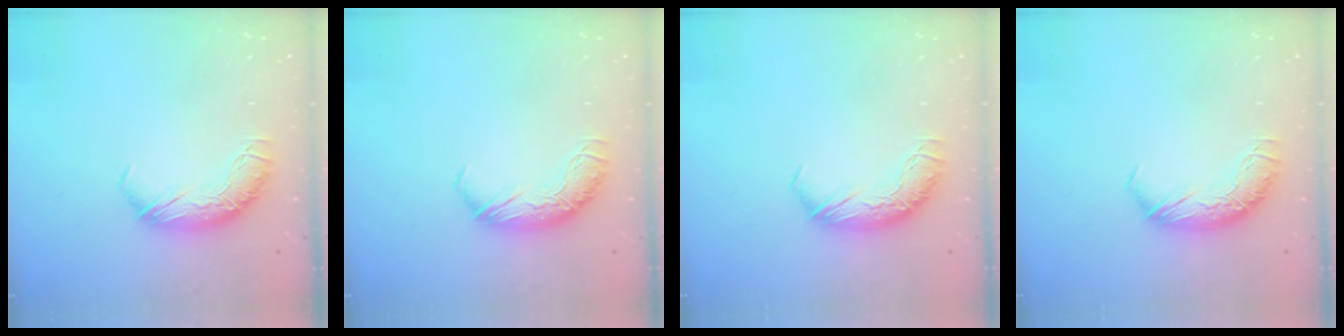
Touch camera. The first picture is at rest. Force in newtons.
{"total": 0.0}
{"total": 0.0}
{"total": 0.0}